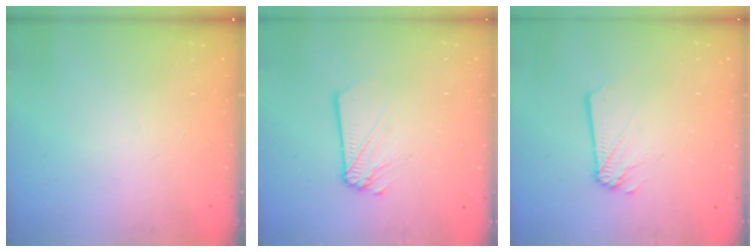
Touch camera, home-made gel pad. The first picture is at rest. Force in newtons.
{"total": 2.5, "press": 2.5, "slide": 0.1}
{"total": 1.2, "press": 1.2, "slide": 0.1}